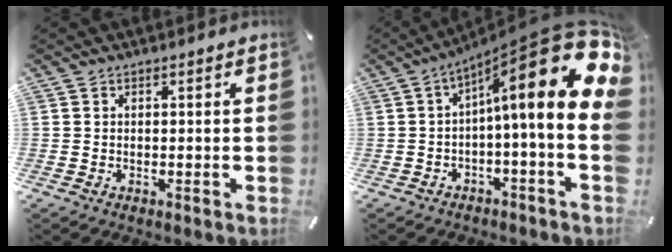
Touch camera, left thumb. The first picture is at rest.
{"total": 19.6, "force": [6.4, 3.2, 18.2], "torque": [-0.269, -0.063, 0.099]}